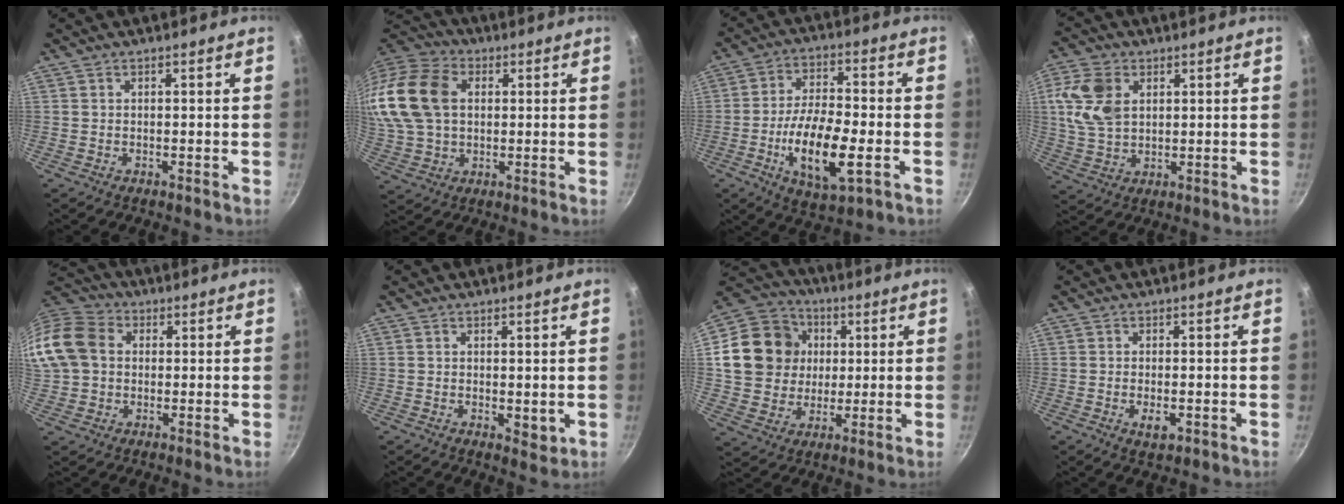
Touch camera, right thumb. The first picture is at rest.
{"total": 21.0, "force": [4.0, 15.2, 13.9], "torque": [-0.294, 0.025, 0.069]}
{"total": 14.8, "force": [-4.3, 5.6, 13.0], "torque": [-0.233, 0.013, -0.077]}
{"total": 10.4, "force": [2.9, 7.1, 7.0], "torque": [-0.130, -0.003, 0.056]}
{"total": 15.9, "force": [1.9, 12.8, 9.1], "torque": [-0.183, 0.033, 0.021]}
{"total": 2.7, "force": [0.3, 1.6, 2.1], "torque": [-0.030, -0.008, 0.006]}
{"total": 16.9, "force": [2.9, 14.9, 7.3], "torque": [-0.115, 0.016, 0.050]}
{"total": 3.0, "force": [-0.8, 1.4, 2.5], "torque": [-0.044, -0.003, -0.012]}